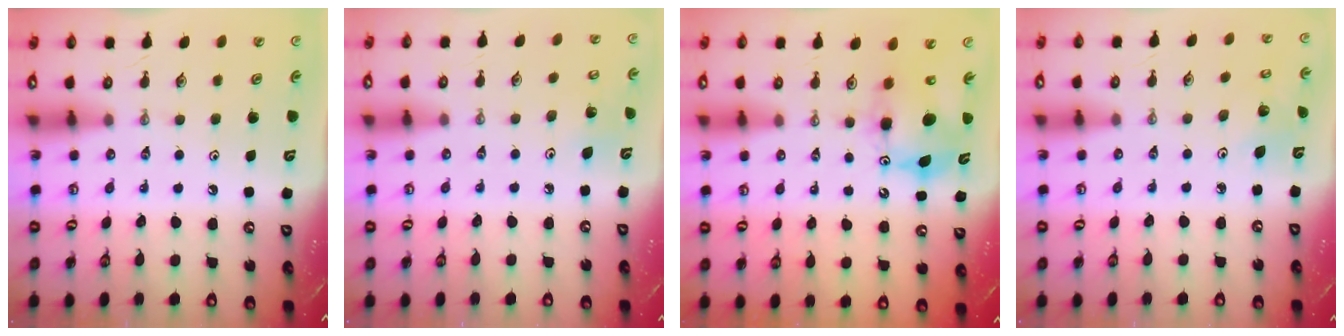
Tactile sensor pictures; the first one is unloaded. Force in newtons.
{"total": 5.4, "press": 5.1, "slide": 1.9}
{"total": 9.9, "press": 9.9, "slide": 0.9}
{"total": 3.2, "press": 3.2, "slide": 0.3}